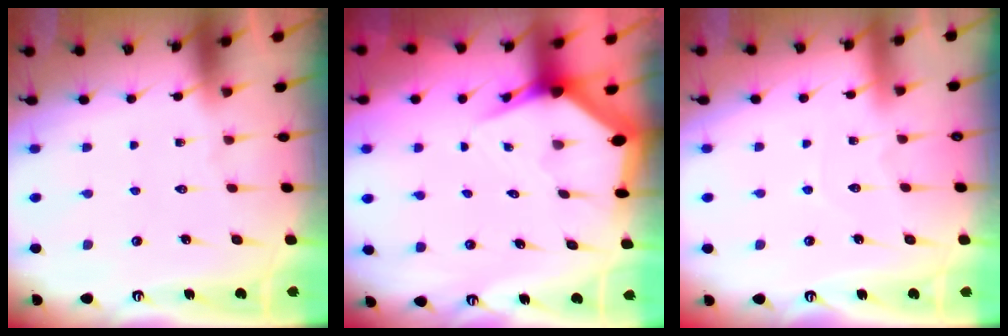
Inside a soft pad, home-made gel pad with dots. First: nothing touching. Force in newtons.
{"total": 3.5, "press": 3.5, "slide": 0.5}
{"total": 3.3, "press": 3.3, "slide": 0.3}